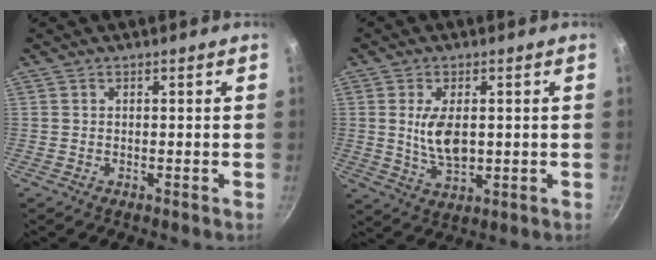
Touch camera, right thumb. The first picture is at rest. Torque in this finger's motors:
{"motor_torque": [-0.36, 0.72, 0.94, -0.02, 0.00]}